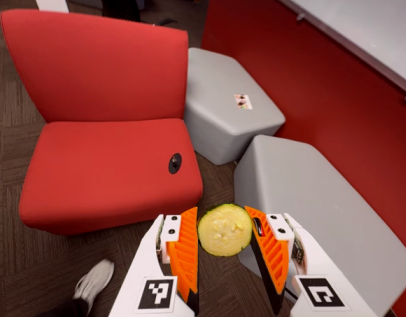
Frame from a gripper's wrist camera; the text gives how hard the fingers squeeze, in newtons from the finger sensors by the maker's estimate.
{"total": 8.9, "left": 9.3, "right": 8.6}